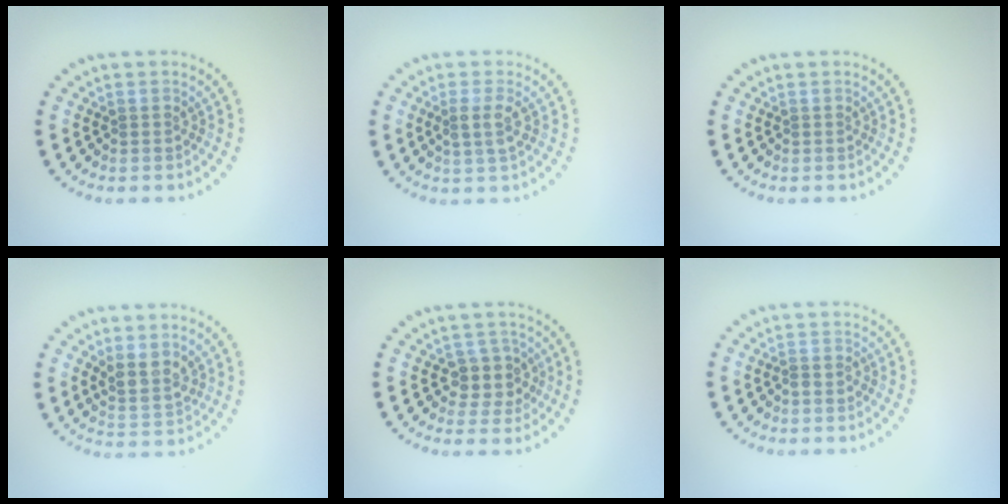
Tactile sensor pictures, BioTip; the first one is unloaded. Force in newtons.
{"total": 1.7, "press": 1.6, "slide": 0.5}
{"total": 0.0}
{"total": 2.4, "press": 2.1, "slide": 1.1}
{"total": 2.7, "press": 2.3, "slide": 1.5}
{"total": 0.8, "press": 0.5, "slide": 0.6}